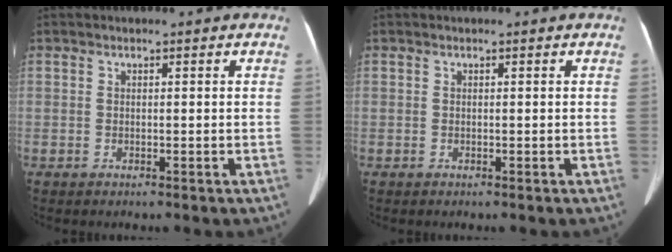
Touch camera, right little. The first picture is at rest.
{"total": 0.0}